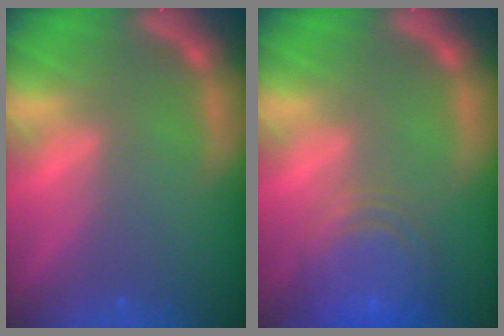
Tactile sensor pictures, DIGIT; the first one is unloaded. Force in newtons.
{"total": 8.0}